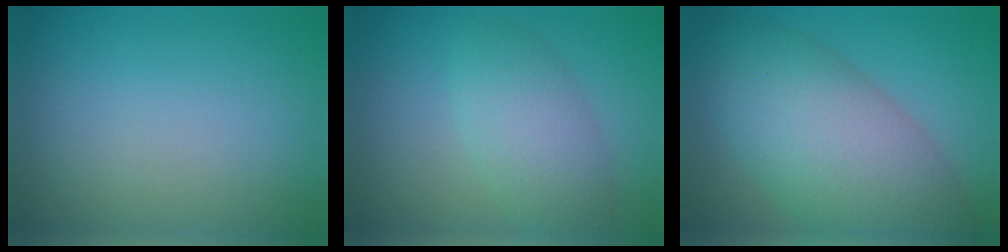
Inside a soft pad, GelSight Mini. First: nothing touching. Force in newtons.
{"total": 4.0, "press": 4.0, "slide": 0.2}
{"total": 10.1, "press": 10.1, "slide": 0.2}